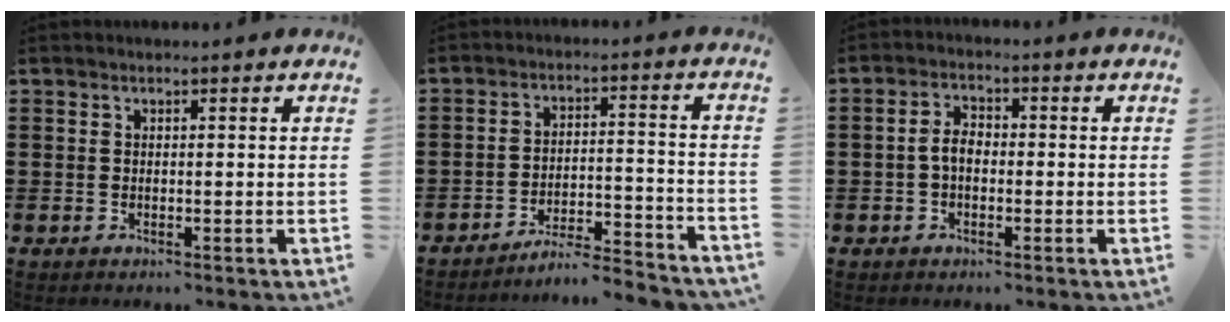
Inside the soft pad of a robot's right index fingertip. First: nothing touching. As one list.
[{"total": 5.5, "force": [-5.3, 0.0, 1.5], "torque": [-0.025, 0.002, -0.106]}, {"total": 3.4, "force": [-0.6, 2.0, 2.7], "torque": [-0.065, 0.000, -0.016]}]